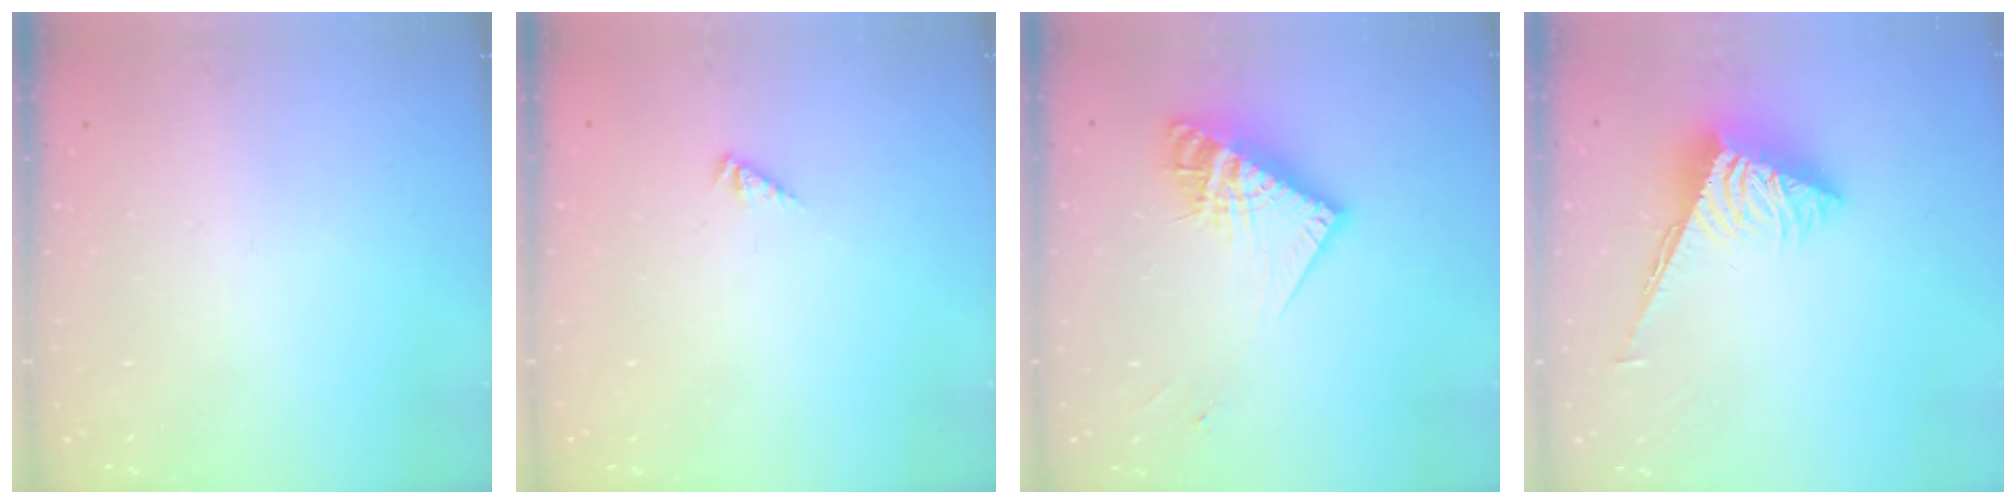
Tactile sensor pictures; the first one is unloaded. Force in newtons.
{"total": 1.0, "press": 1.0, "slide": 0.3}
{"total": 15.3, "press": 15.2, "slide": 1.1}
{"total": 4.9, "press": 4.9, "slide": 0.2}